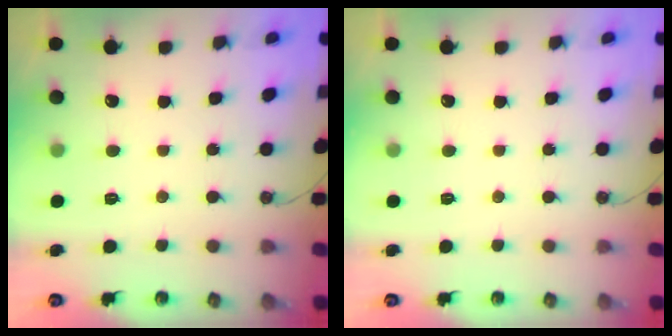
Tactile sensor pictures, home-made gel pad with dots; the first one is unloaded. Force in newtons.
{"total": 0.0}